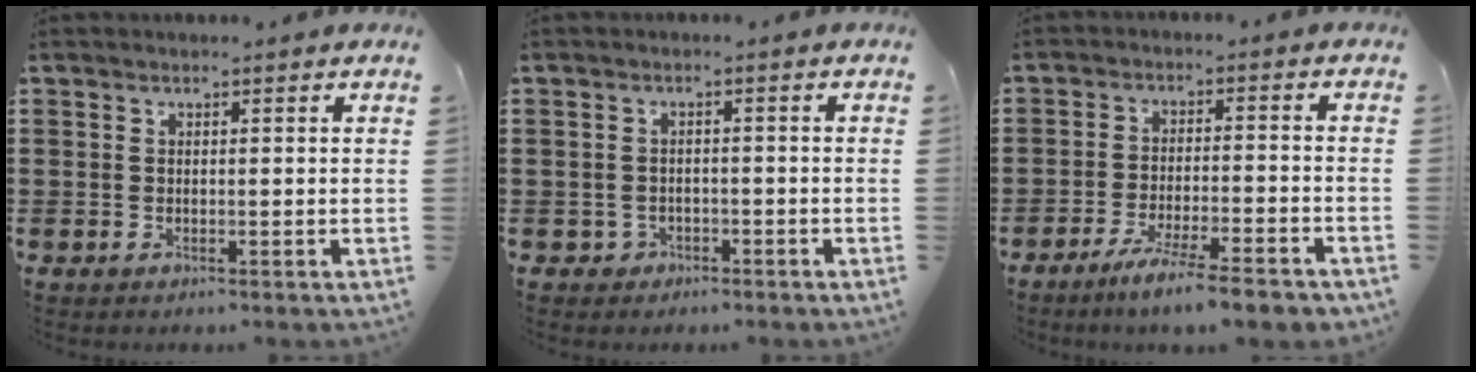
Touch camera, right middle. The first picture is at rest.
{"total": 1.4, "force": [-1.1, 0.8, 0.1], "torque": [-0.009, -0.002, -0.026]}
{"total": 6.4, "force": [-5.3, -0.3, 3.5], "torque": [-0.066, -0.016, -0.097]}